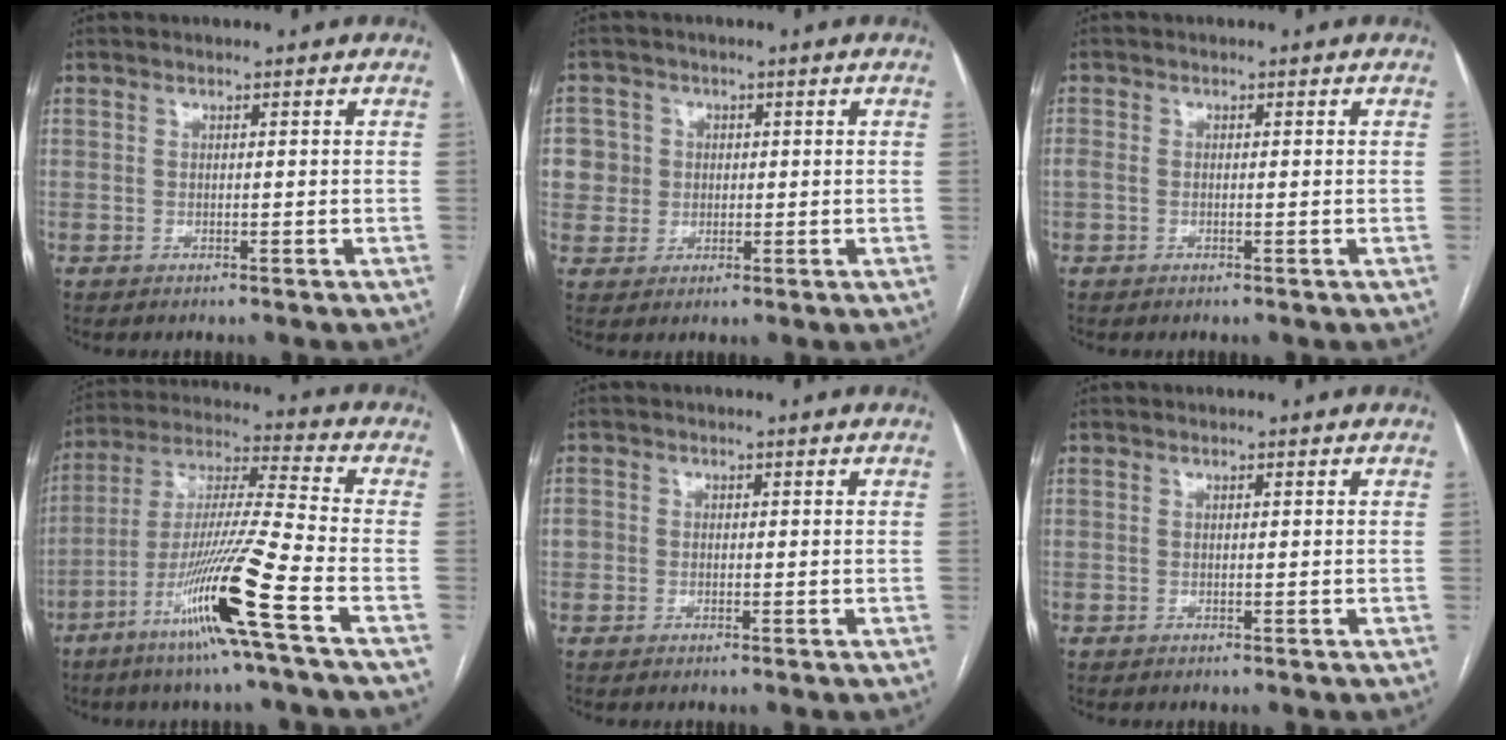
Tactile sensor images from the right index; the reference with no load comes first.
{"total": 5.9, "force": [1.1, 5.8, 0.3], "torque": [0.000, 0.018, 0.025]}
{"total": 1.1, "force": [-0.1, 0.8, 0.7], "torque": [-0.026, 0.010, 0.001]}
{"total": 16.6, "force": [-8.0, -1.5, 14.4], "torque": [-0.287, -0.024, -0.151]}
{"total": 1.9, "force": [-0.1, 1.8, 0.5], "torque": [-0.002, 0.009, -0.002]}
{"total": 0.0}